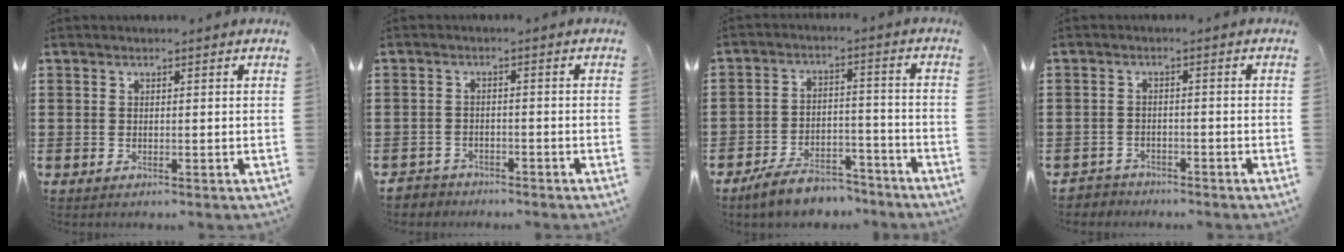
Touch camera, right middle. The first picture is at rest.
{"total": 2.3, "force": [-2.2, 0.6, -0.2], "torque": [-0.004, 0.000, -0.050]}
{"total": 6.9, "force": [-6.4, 1.9, 1.8], "torque": [-0.026, 0.021, -0.123]}
{"total": 2.3, "force": [-2.2, 0.6, -0.3], "torque": [-0.003, 0.000, -0.050]}